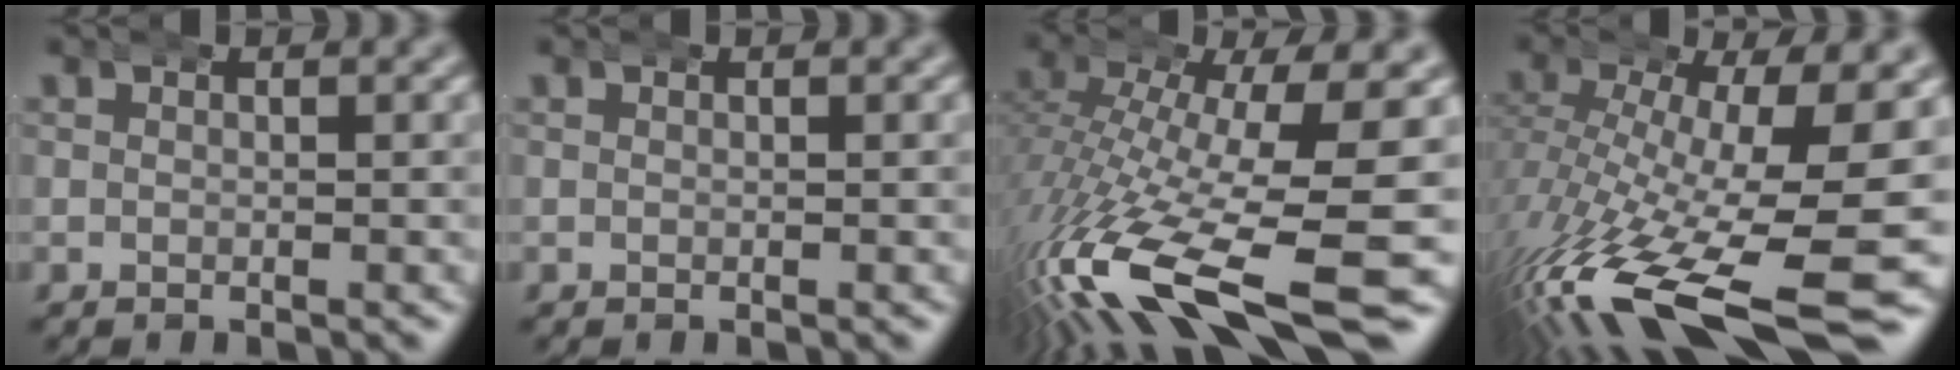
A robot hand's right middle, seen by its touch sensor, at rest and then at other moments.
{"total": 0.0}
{"total": 11.9, "force": [-4.9, 4.5, 9.9], "torque": [-0.198, -0.041, -0.055]}
{"total": 11.9, "force": [-4.8, 4.0, 10.1], "torque": [-0.181, -0.046, -0.047]}